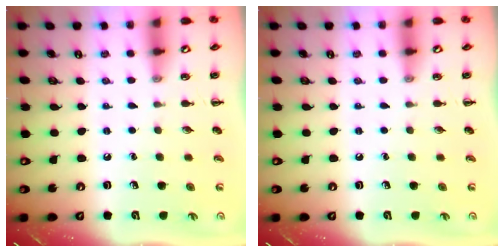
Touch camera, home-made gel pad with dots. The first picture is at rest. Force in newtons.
{"total": 0.0}